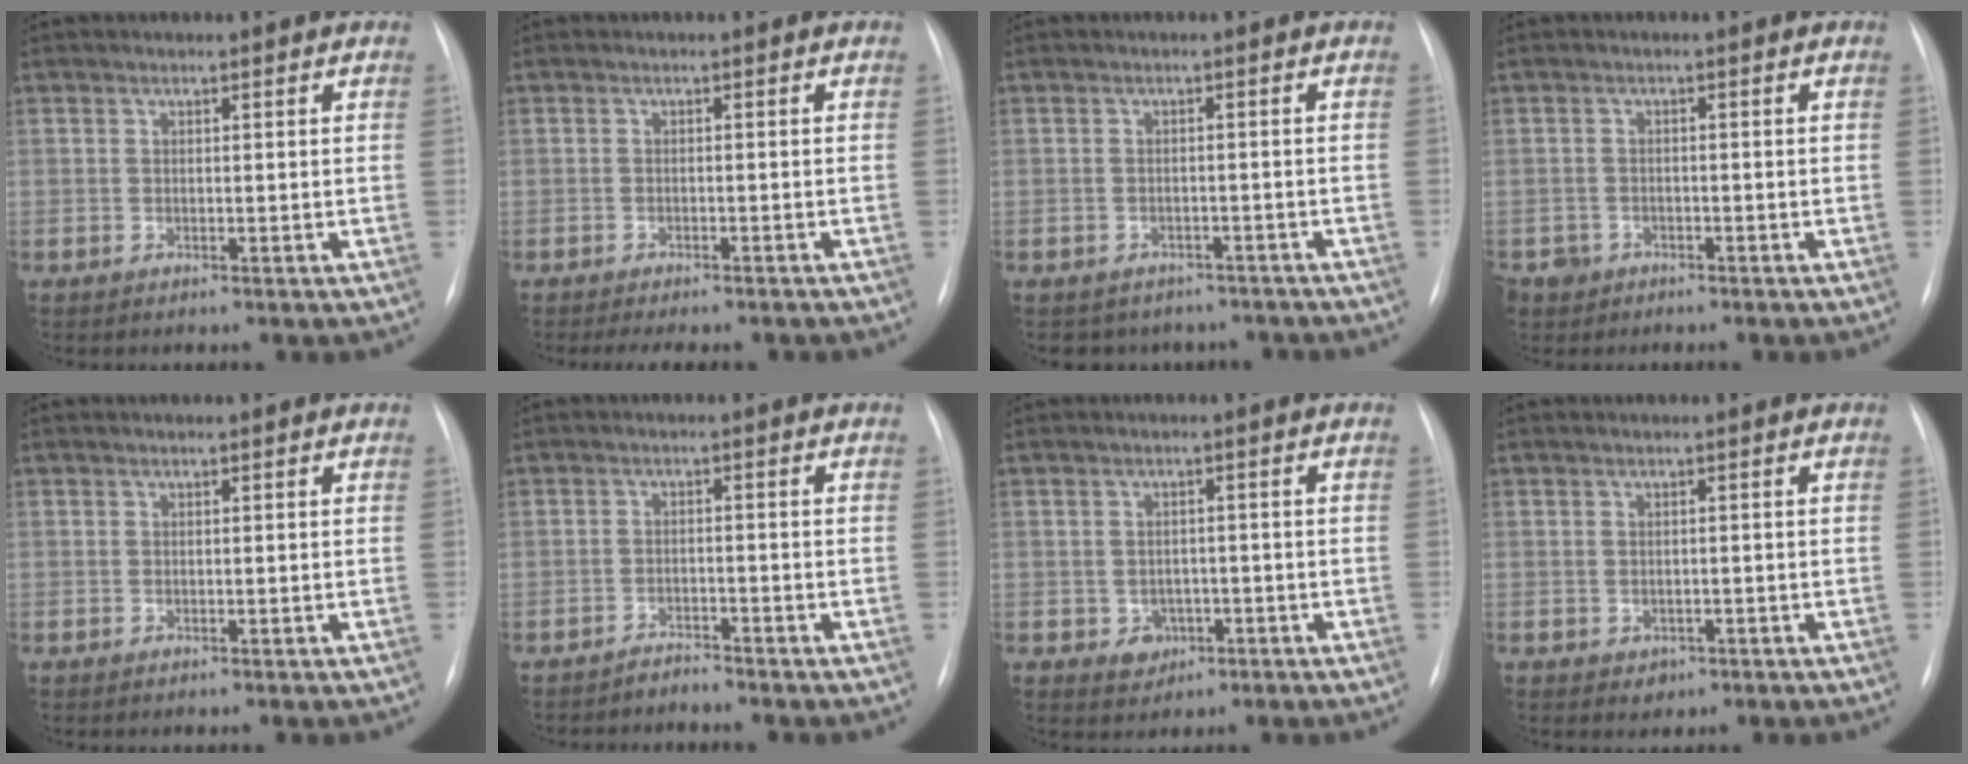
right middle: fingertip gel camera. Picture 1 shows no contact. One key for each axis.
{"total": 7.2, "fx": -6.1, "fy": 2.0, "fz": 3.1, "tx": -0.037, "ty": 0.000, "tz": -0.074}
{"total": 7.1, "fx": -5.9, "fy": 3.9, "fz": 0.5, "tx": 0.001, "ty": 0.018, "tz": -0.061}
{"total": 3.5, "fx": -2.1, "fy": 2.8, "fz": -0.1, "tx": 0.004, "ty": 0.006, "tz": -0.036}
{"total": 0.0}
{"total": 1.7, "fx": -1.6, "fy": -0.1, "fz": -0.5, "tx": 0.012, "ty": -0.007, "tz": -0.024}
{"total": 3.1, "fx": -1.1, "fy": 2.6, "fz": 1.1, "tx": -0.009, "ty": 0.007, "tz": -0.008}
{"total": 1.5, "fx": -0.7, "fy": 1.3, "fz": 0.5, "tx": -0.003, "ty": 0.003, "tz": -0.004}